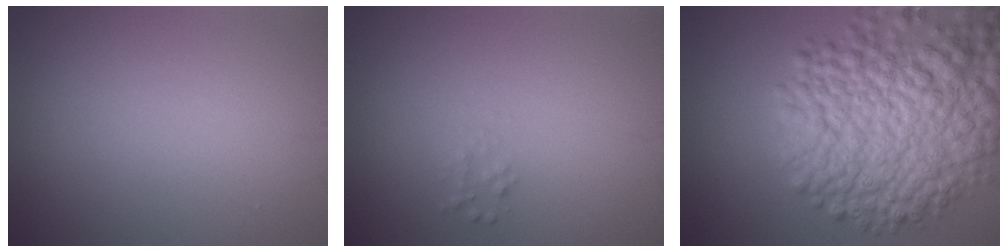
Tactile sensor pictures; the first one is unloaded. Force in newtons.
{"total": 0.7, "press": 0.7, "slide": 0.0}
{"total": 11.5, "press": 11.5, "slide": 0.4}